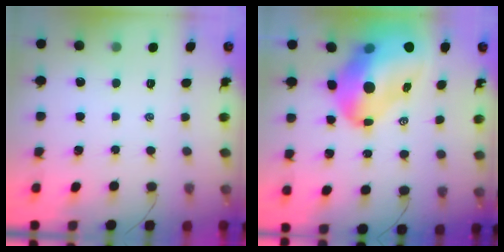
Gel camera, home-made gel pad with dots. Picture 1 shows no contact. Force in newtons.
{"total": 19.1, "press": 18.3, "slide": 5.6}